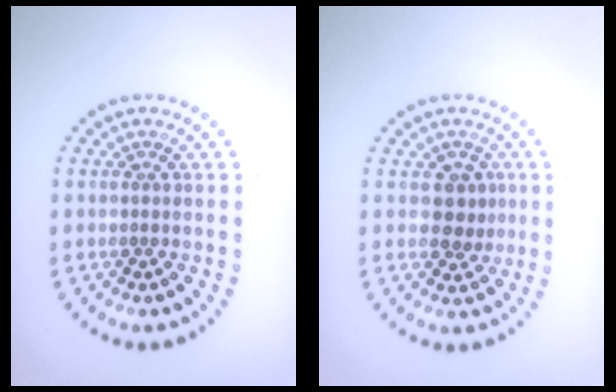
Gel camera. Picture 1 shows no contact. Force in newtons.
{"total": 2.2, "press": 2.1, "slide": 0.7}